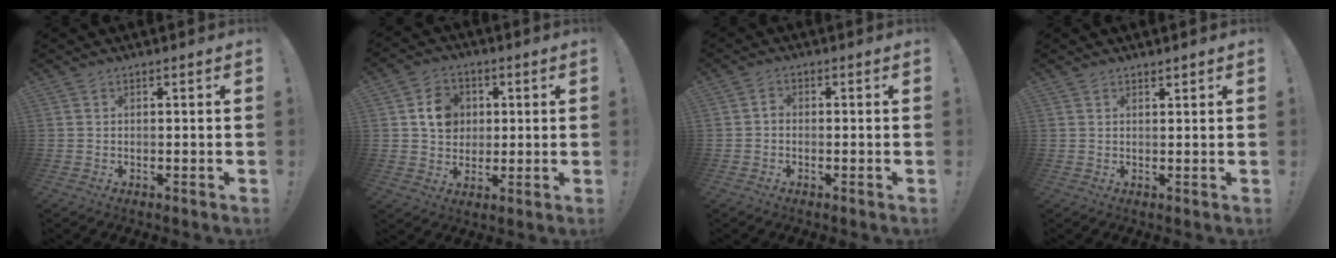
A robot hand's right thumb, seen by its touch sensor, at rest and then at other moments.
{"total": 9.6, "force": [2.3, 8.4, 4.0], "torque": [-0.047, 0.001, 0.049]}
{"total": 1.4, "force": [-0.9, 0.9, 0.5], "torque": [-0.009, 0.007, -0.018]}
{"total": 1.2, "force": [1.2, 0.2, 0.2], "torque": [0.011, -0.009, 0.019]}